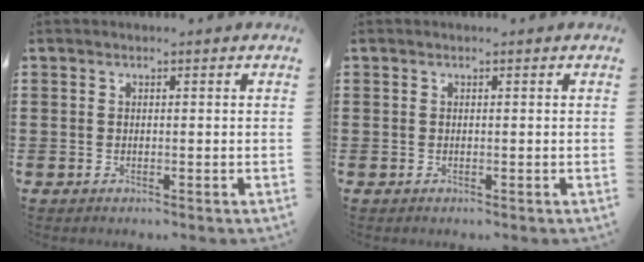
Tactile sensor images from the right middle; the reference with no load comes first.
{"total": 0.0}